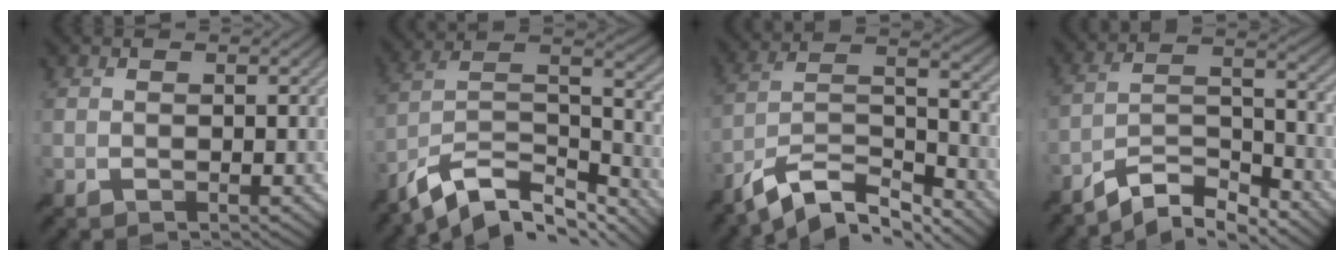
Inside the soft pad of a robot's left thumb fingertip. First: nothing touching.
{"total": 13.1, "force": [-9.6, 5.1, 7.3], "torque": [-0.164, -0.003, -0.172]}
{"total": 11.4, "force": [-8.8, 3.4, 6.4], "torque": [-0.122, 0.001, -0.173]}
{"total": 9.1, "force": [-7.7, 2.1, 4.4], "torque": [-0.076, 0.011, -0.150]}